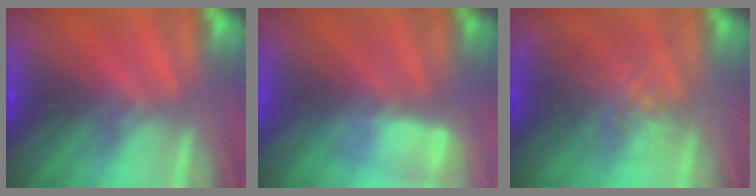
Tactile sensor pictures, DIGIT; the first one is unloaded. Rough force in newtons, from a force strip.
{"total": 3.0}
{"total": 2.5}